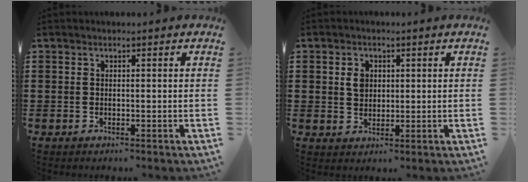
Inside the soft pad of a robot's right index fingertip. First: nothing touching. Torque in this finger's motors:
{"motor_torque": [0.06, -0.05, 0.07, 0.06]}